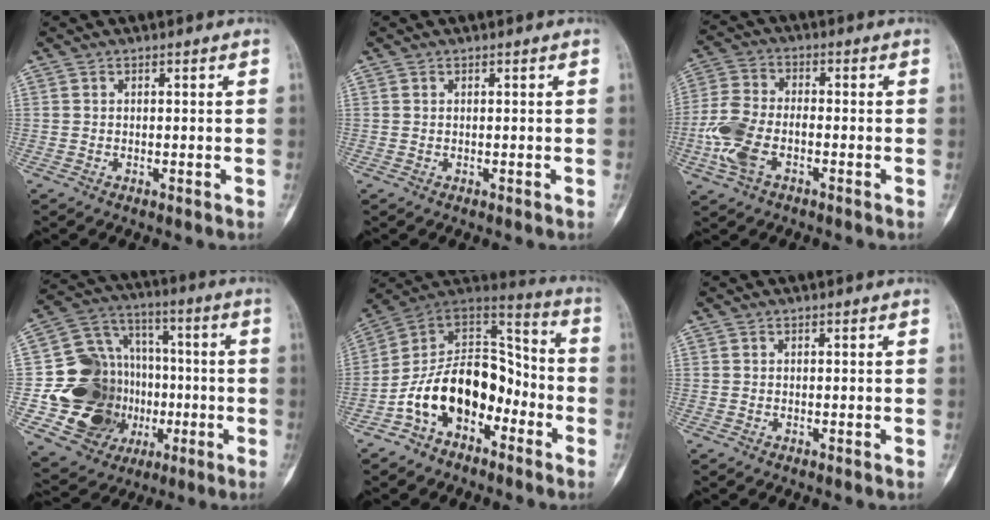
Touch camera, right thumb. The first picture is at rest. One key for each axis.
{"total": 0.0}
{"total": 9.8, "fx": -3.4, "fy": 5.5, "fz": 7.3, "tx": -0.168, "ty": 0.020, "tz": -0.072}
{"total": 21.7, "fx": -3.2, "fy": 18.4, "fz": 11.0, "tx": -0.143, "ty": 0.054, "tz": -0.034}
{"total": 17.1, "fx": -6.4, "fy": 11.4, "fz": 11.1, "tx": -0.150, "ty": 0.091, "tz": -0.119}
{"total": 0.0}